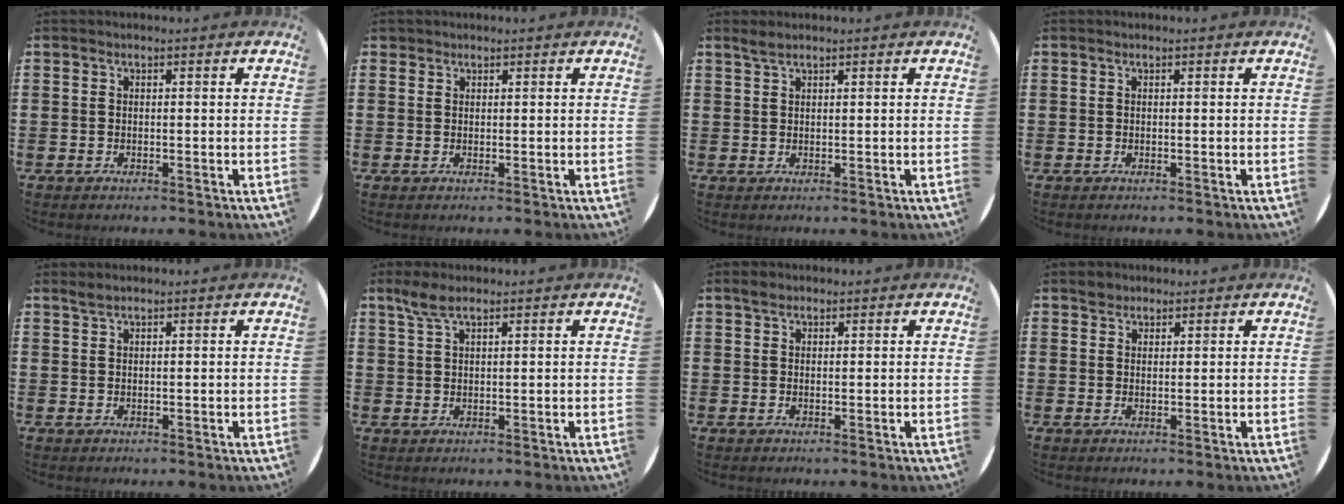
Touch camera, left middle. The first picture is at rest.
{"total": 0.6, "force": [0.6, 0.3, -0.1], "torque": [0.001, 0.003, 0.011]}
{"total": 1.2, "force": [1.1, 0.1, 0.5], "torque": [-0.011, 0.003, 0.020]}
{"total": 0.0}
{"total": 0.9, "force": [0.8, 0.0, 0.3], "torque": [-0.006, 0.000, 0.016]}
{"total": 3.1, "force": [2.2, 0.9, 2.0], "torque": [-0.044, 0.005, 0.041]}
{"total": 1.1, "force": [0.9, 0.5, 0.2], "torque": [0.001, 0.001, 0.016]}
{"total": 1.5, "force": [1.4, 0.7, 0.0], "torque": [0.006, -0.002, 0.026]}